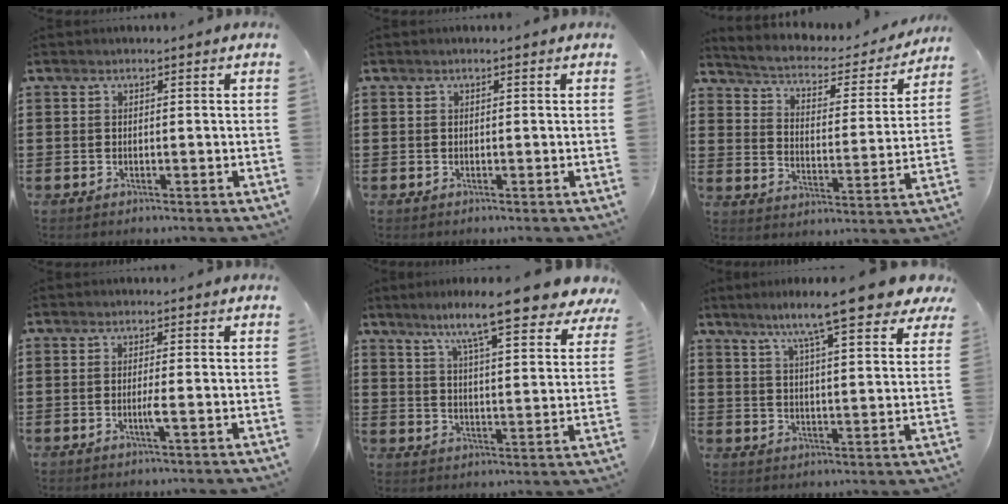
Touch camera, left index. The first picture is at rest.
{"total": 0.0}
{"total": 2.7, "force": [2.3, 0.8, 1.1], "torque": [-0.039, -0.024, 0.029]}
{"total": 1.8, "force": [-0.4, -0.4, 1.7], "torque": [-0.030, -0.005, -0.009]}
{"total": 11.1, "force": [9.1, 0.1, 6.4], "torque": [-0.127, -0.047, 0.149]}
{"total": 11.2, "force": [8.9, 0.5, 6.9], "torque": [-0.135, -0.036, 0.146]}